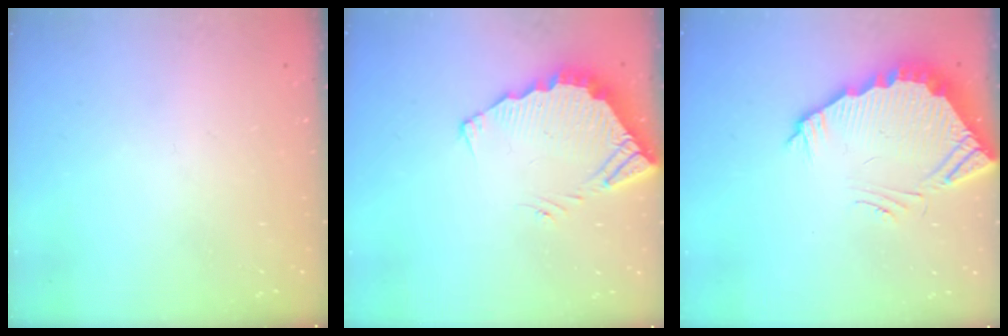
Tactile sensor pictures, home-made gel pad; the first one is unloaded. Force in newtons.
{"total": 4.8, "press": 4.7, "slide": 0.7}
{"total": 5.1, "press": 5.1, "slide": 0.3}